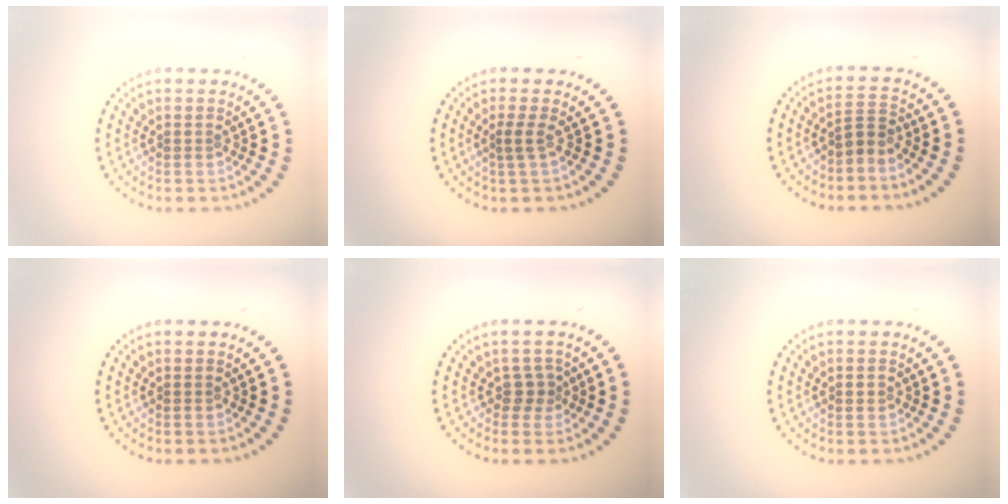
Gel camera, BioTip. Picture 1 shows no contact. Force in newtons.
{"total": 1.3, "press": 0.9, "slide": 0.9}
{"total": 1.8, "press": 1.4, "slide": 1.2}
{"total": 0.0}
{"total": 1.7, "press": 1.2, "slide": 1.2}
{"total": 0.8, "press": 0.8, "slide": 0.1}